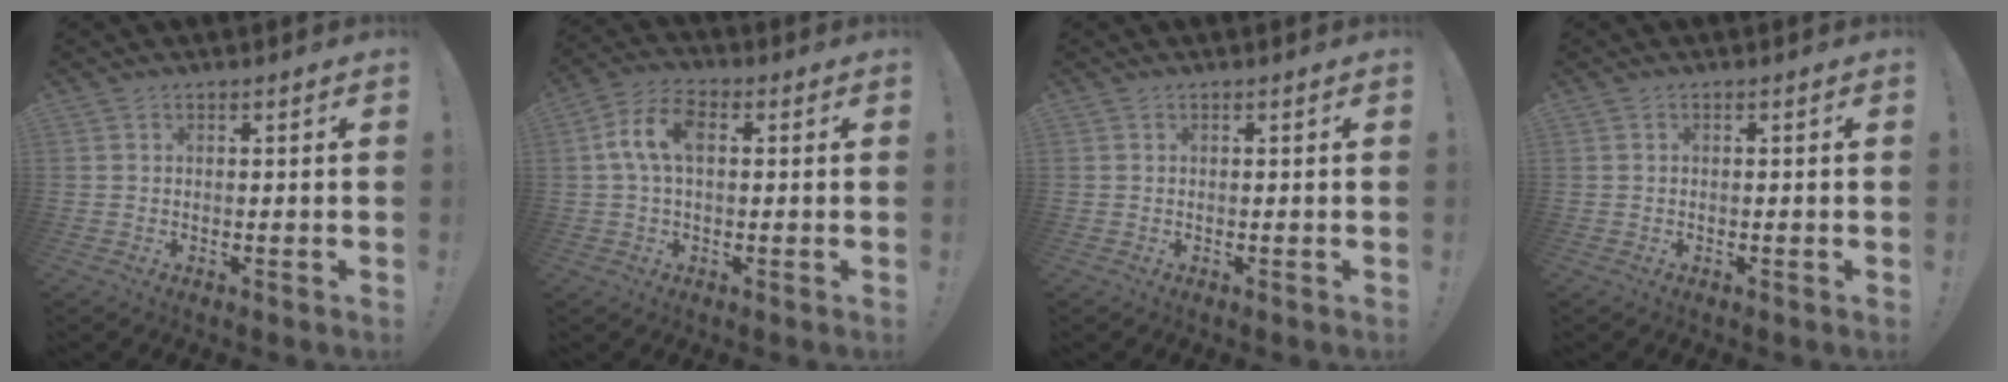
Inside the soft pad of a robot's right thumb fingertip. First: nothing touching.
{"total": 9.0, "force": [1.7, 5.2, 7.1], "torque": [-0.144, 0.013, 0.033]}
{"total": 0.0}
{"total": 0.0}